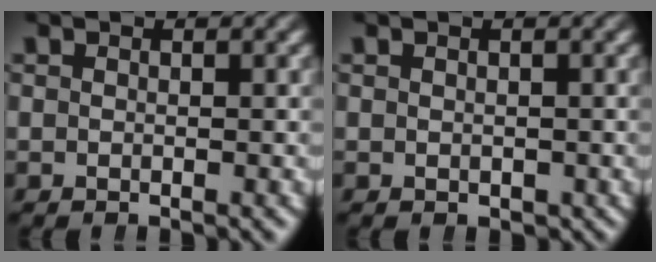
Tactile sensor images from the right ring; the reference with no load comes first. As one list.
[{"total": 1.0, "force": [-0.5, 0.9, 0.1], "torque": [0.001, -0.008, -0.001]}]